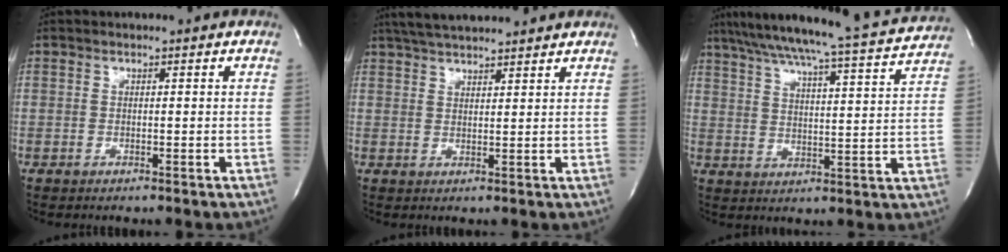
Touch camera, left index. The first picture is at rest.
{"total": 9.8, "force": [8.8, 1.1, 4.1], "torque": [-0.073, 0.034, 0.134]}
{"total": 22.3, "force": [20.3, 0.3, 9.1], "torque": [-0.157, -0.018, 0.272]}